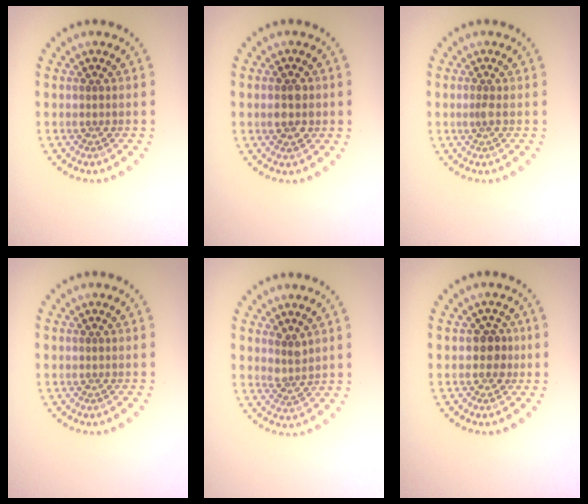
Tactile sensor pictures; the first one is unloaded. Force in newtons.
{"total": 2.8, "press": 2.8, "slide": 0.1}
{"total": 0.8, "press": 0.6, "slide": 0.5}
{"total": 0.0}
{"total": 1.9, "press": 1.4, "slide": 1.2}
{"total": 1.9, "press": 1.8, "slide": 0.7}